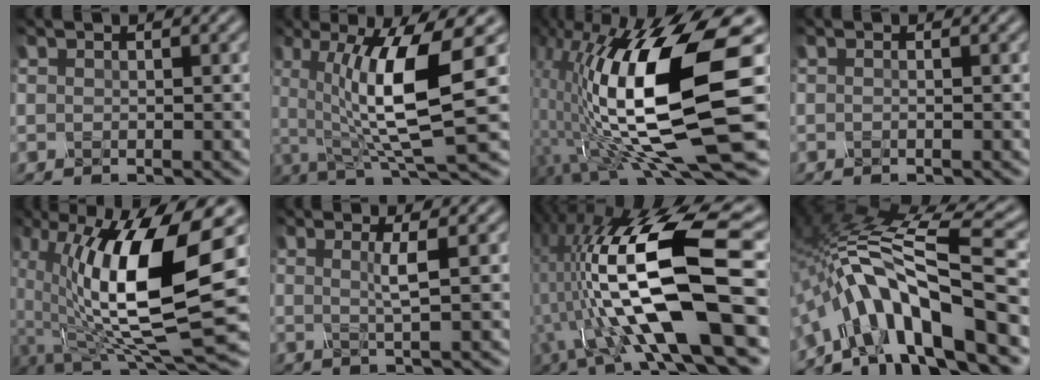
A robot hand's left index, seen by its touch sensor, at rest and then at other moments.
{"total": 9.9, "force": [0.5, 2.3, 9.6], "torque": [-0.157, -0.006, 0.012]}
{"total": 15.9, "force": [-1.2, 4.6, 15.2], "torque": [-0.277, 0.005, -0.022]}
{"total": 0.7, "force": [-0.2, 0.2, 0.6], "torque": [-0.006, 0.001, -0.009]}
{"total": 14.1, "force": [-0.2, 5.0, 13.1], "torque": [-0.235, -0.023, -0.007]}
{"total": 1.9, "force": [0.1, 0.3, 1.9], "torque": [-0.028, 0.000, -0.004]}
{"total": 15.4, "force": [-2.9, 4.9, 14.4], "torque": [-0.268, 0.013, -0.058]}
{"total": 12.1, "force": [-5.4, 3.3, 10.4], "torque": [-0.173, 0.027, -0.098]}